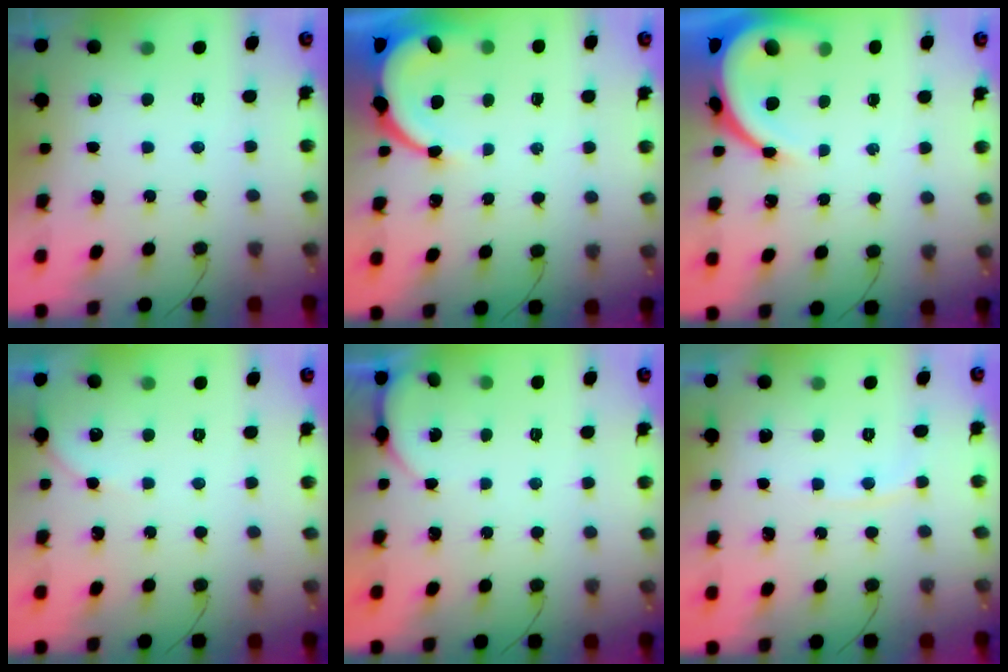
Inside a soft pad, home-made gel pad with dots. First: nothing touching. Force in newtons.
{"total": 7.3, "press": 7.2, "slide": 0.9}
{"total": 10.7, "press": 10.7, "slide": 1.3}
{"total": 3.8, "press": 3.7, "slide": 0.6}
{"total": 1.8, "press": 1.8, "slide": 0.2}
{"total": 3.4, "press": 3.4, "slide": 0.5}